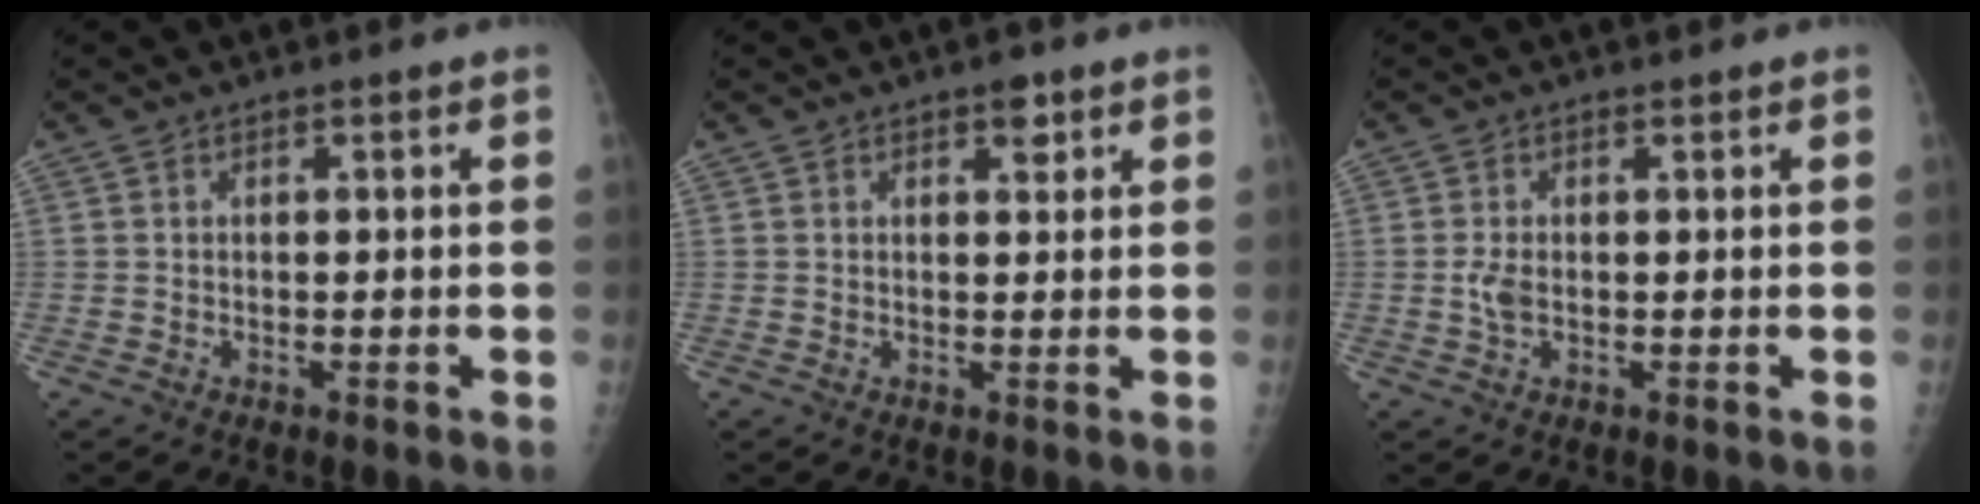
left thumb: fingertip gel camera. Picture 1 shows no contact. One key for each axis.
{"total": 2.4, "fx": 1.5, "fy": 1.3, "fz": 1.5, "tx": -0.007, "ty": -0.006, "tz": 0.019}
{"total": 2.2, "fx": 0.0, "fy": 1.3, "fz": 1.8, "tx": -0.042, "ty": -0.004, "tz": -0.001}